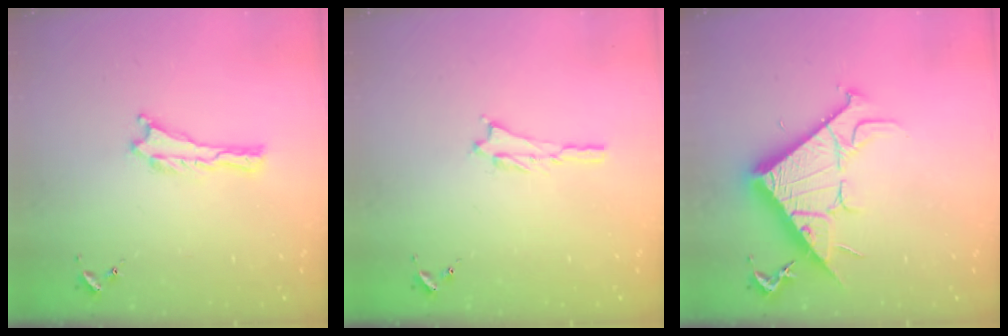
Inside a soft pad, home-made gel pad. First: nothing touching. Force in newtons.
{"total": 0.7, "press": 0.7, "slide": 0.1}
{"total": 12.4, "press": 12.4, "slide": 0.2}